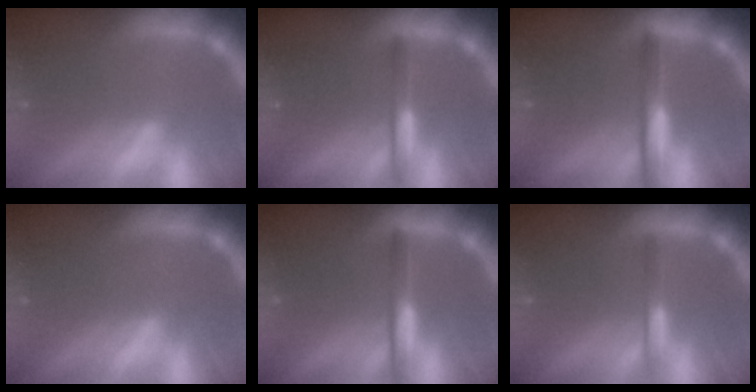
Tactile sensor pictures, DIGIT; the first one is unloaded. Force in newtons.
{"total": 2.4}
{"total": 3.5}
{"total": 0.0}
{"total": 3.0}
{"total": 1.9}